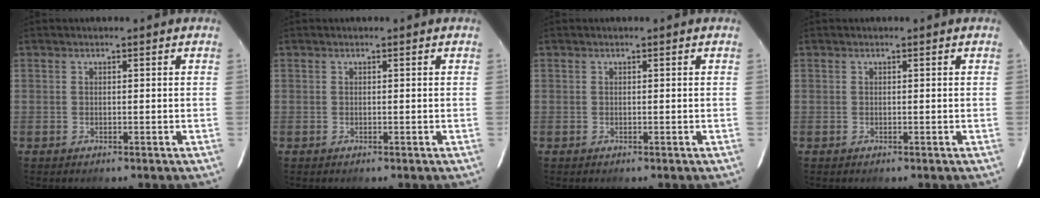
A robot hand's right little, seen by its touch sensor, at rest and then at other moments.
{"total": 0.0}
{"total": 0.0}
{"total": 0.0}